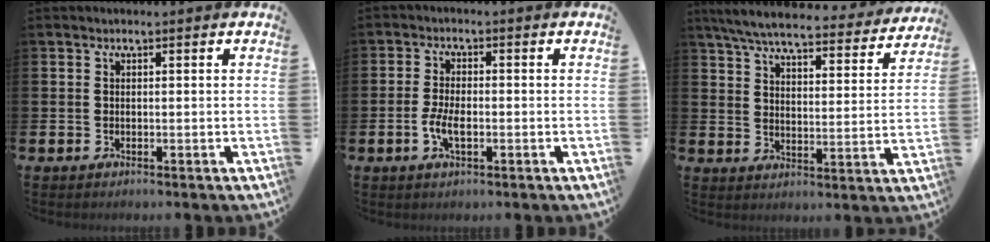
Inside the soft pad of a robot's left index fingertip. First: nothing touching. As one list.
[{"total": 3.7, "force": [-0.9, 1.7, 3.2], "torque": [-0.068, 0.005, -0.016]}, {"total": 6.8, "force": [6.2, 1.1, 2.6], "torque": [-0.072, -0.040, 0.105]}]